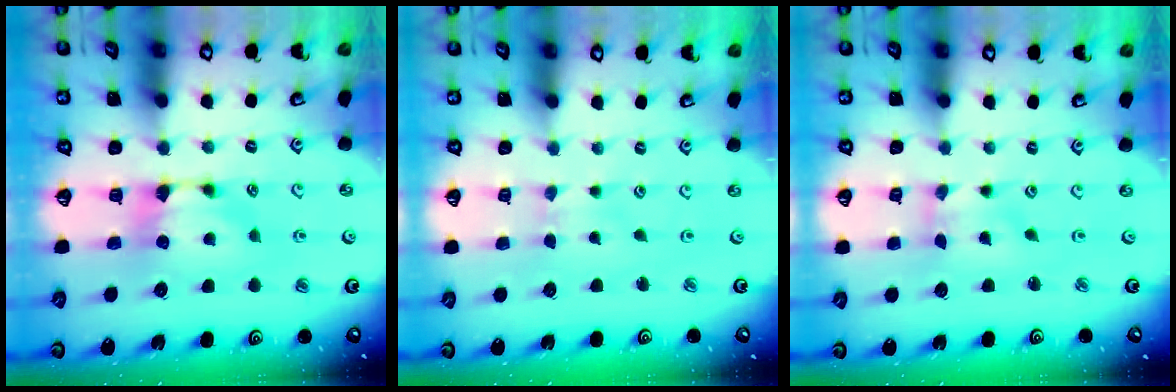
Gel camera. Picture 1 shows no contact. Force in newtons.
{"total": 3.4, "press": 3.4, "slide": 0.1}
{"total": 2.7, "press": 2.6, "slide": 1.0}